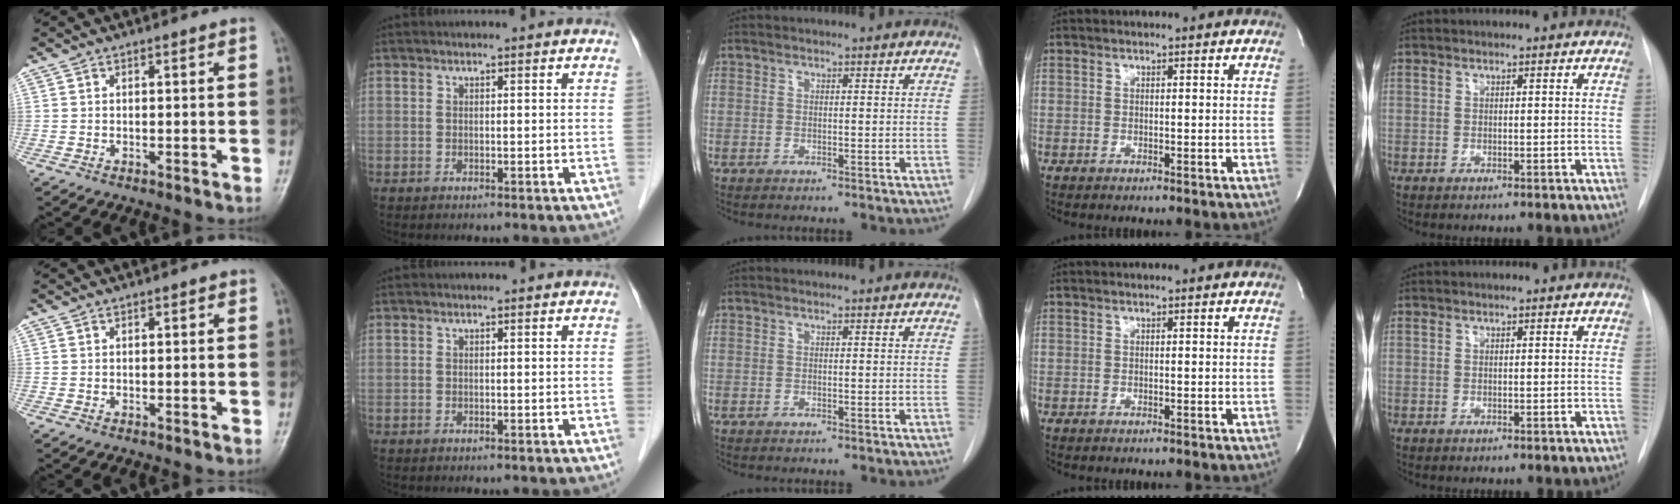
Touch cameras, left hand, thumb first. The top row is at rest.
{}